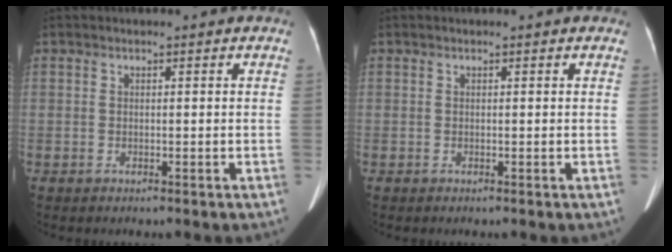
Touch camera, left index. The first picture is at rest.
{"total": 0.8, "force": [0.7, 0.2, 0.3], "torque": [-0.010, 0.008, 0.003]}